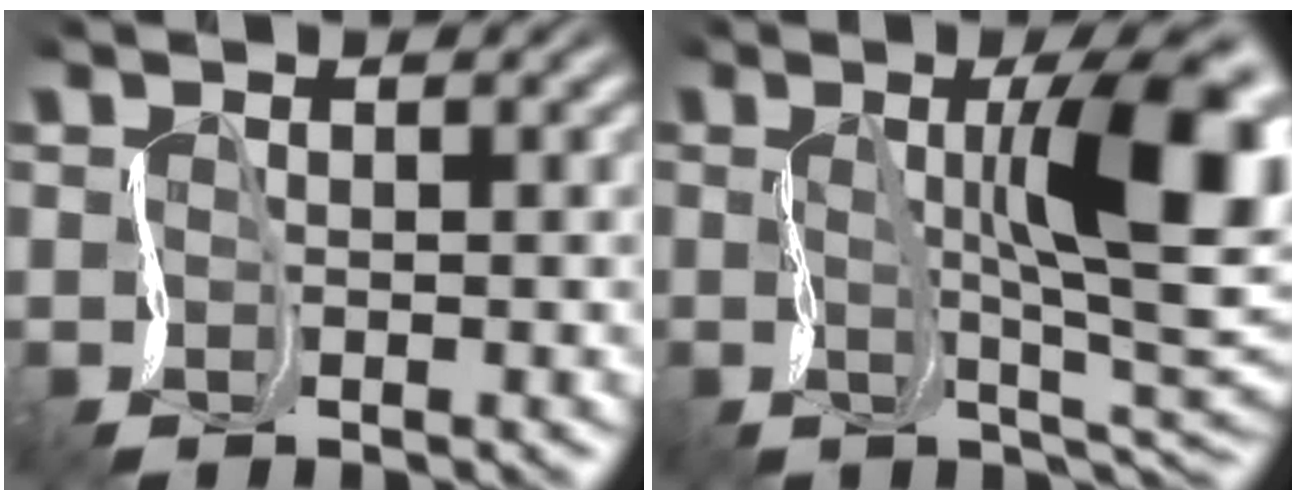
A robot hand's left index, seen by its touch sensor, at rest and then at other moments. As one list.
[{"total": 10.6, "force": [1.6, 2.8, 10.1], "torque": [-0.151, 0.012, 0.027]}]